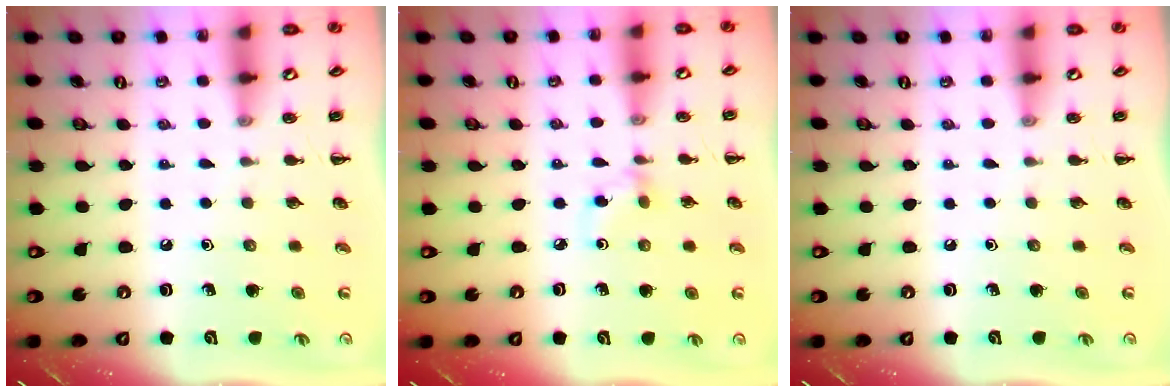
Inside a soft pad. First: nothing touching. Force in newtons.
{"total": 3.5, "press": 3.2, "slide": 1.3}
{"total": 0.0}